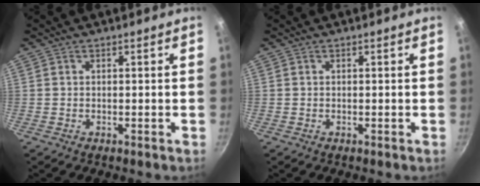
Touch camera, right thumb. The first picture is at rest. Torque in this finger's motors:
{"motor_torque": [-0.42, 0.13, -0.01, 0.17, 0.04]}